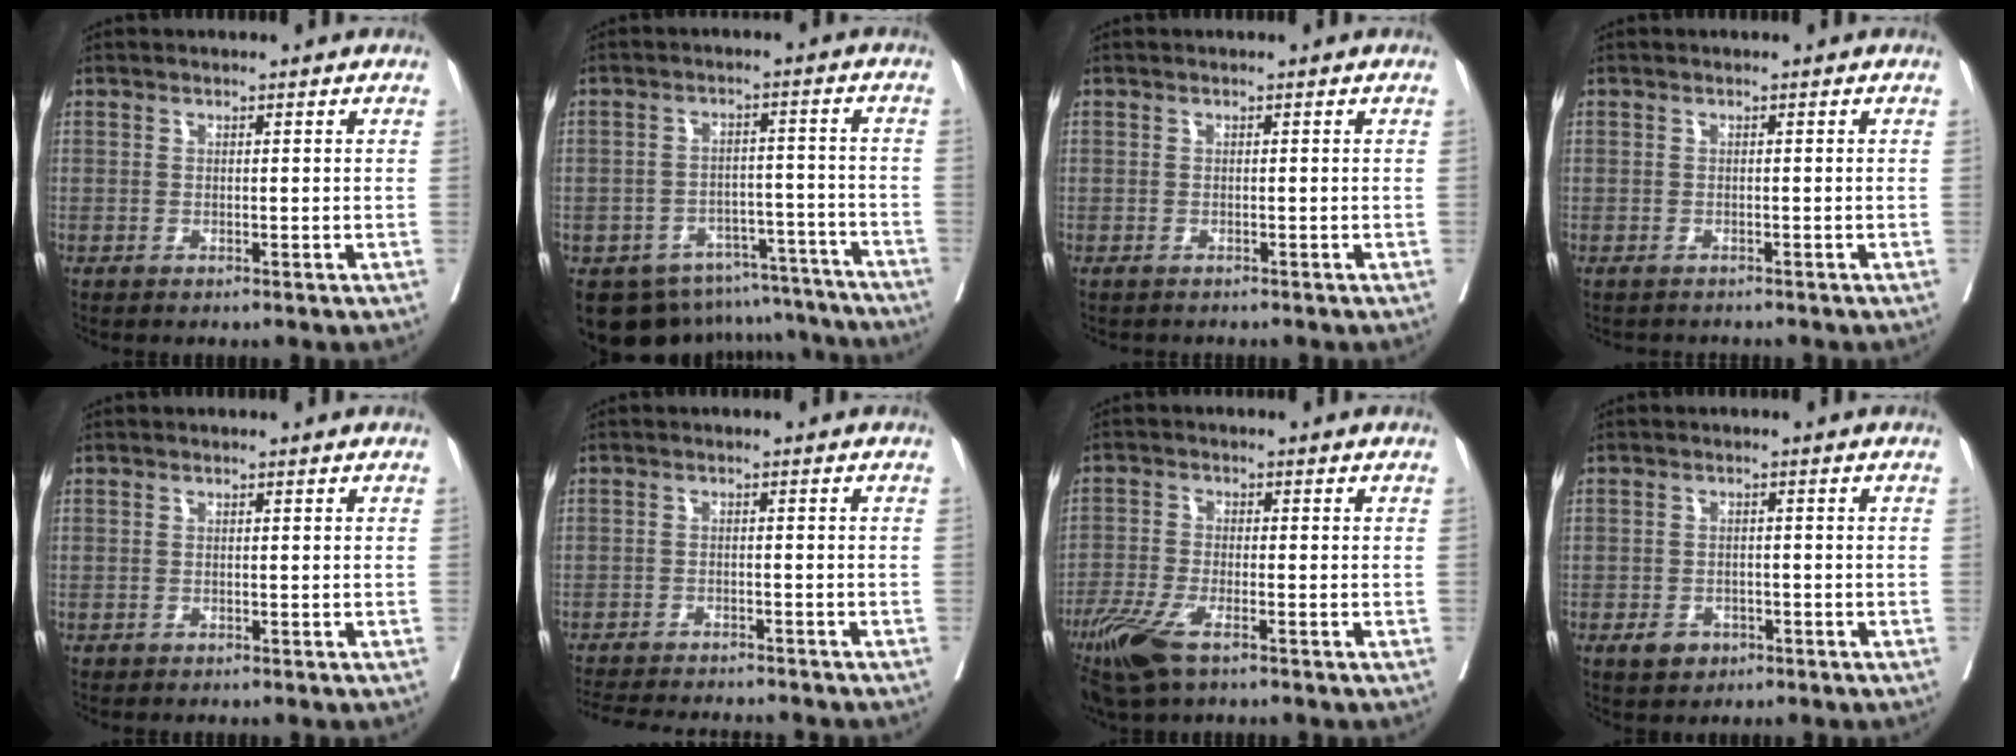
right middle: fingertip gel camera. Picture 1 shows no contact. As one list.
[{"total": 13.7, "force": [-11.9, 6.4, 2.5], "torque": [-0.024, 0.042, -0.147]}, {"total": 0.8, "force": [-0.7, 0.3, -0.1], "torque": [-0.007, 0.000, -0.013]}, {"total": 1.5, "force": [-1.4, 0.6, -0.2], "torque": [-0.003, -0.001, -0.025]}, {"total": 0.0}, {"total": 12.5, "force": [-11.7, 1.6, 4.2], "torque": [-0.068, -0.011, -0.159]}, {"total": 8.0, "force": [-5.2, 2.1, 5.8], "torque": [-0.118, -0.017, -0.096]}, {"total": 3.7, "force": [-2.2, 2.6, 1.6], "torque": [-0.025, 0.003, -0.027]}]